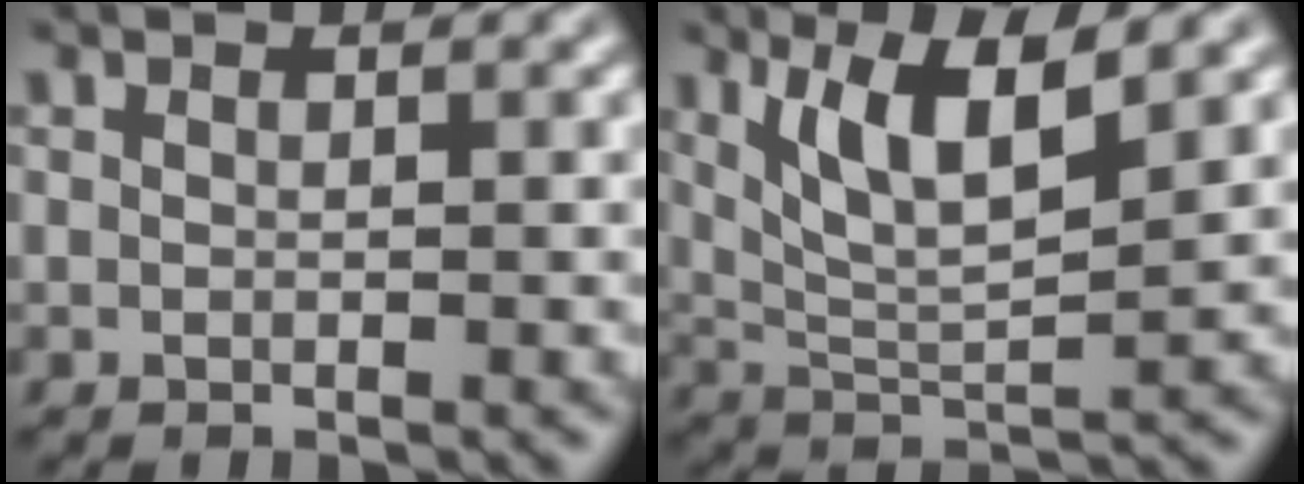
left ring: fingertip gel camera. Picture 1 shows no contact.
{"total": 6.1, "force": [2.8, 1.8, 5.2], "torque": [-0.101, 0.002, 0.053]}